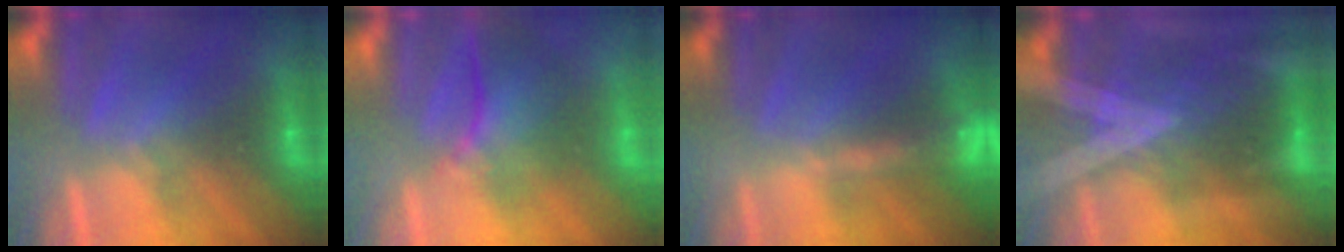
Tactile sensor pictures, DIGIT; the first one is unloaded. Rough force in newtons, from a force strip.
{"total": 3.8}
{"total": 8.7}
{"total": 2.9}